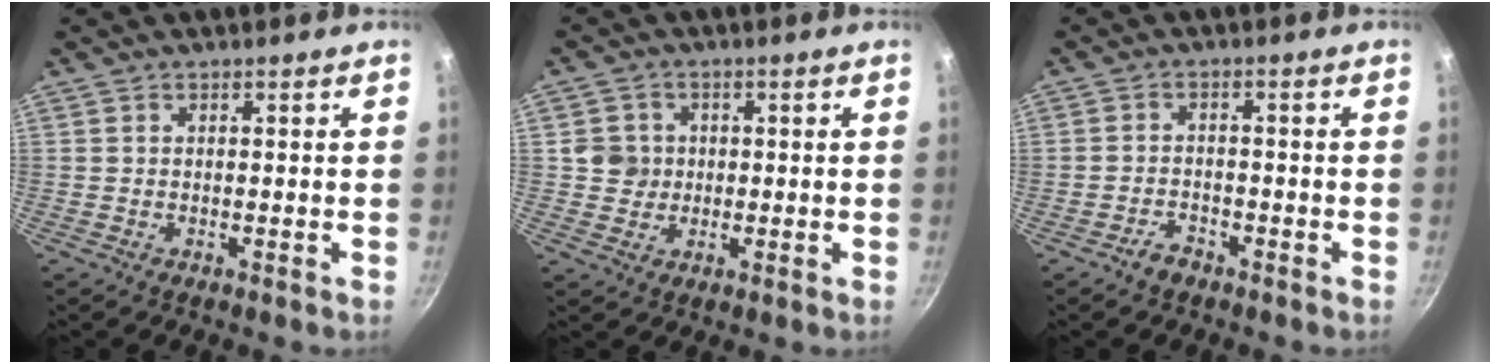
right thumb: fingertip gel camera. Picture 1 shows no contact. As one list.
[{"total": 4.6, "force": [0.3, 4.4, 1.1], "torque": [0.008, 0.008, 0.002]}, {"total": 2.8, "force": [-2.1, 1.4, 1.0], "torque": [-0.014, 0.024, -0.035]}]